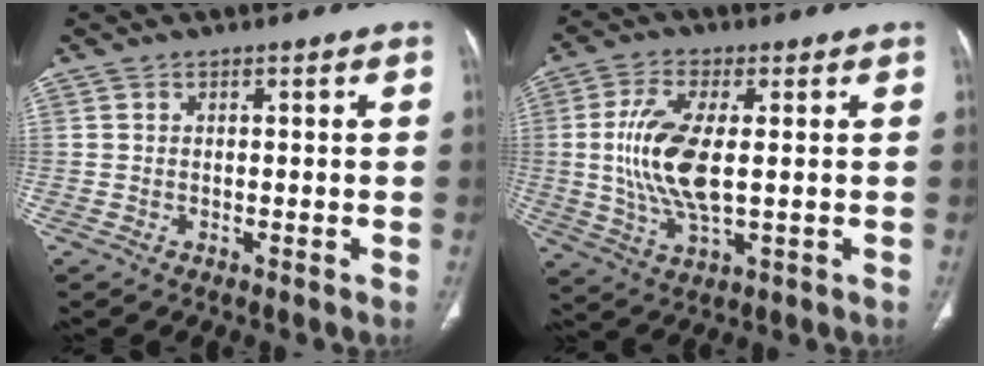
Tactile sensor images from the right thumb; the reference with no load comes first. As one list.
[{"total": 12.4, "force": [0.7, 5.0, 11.3], "torque": [-0.243, -0.009, 0.019]}]